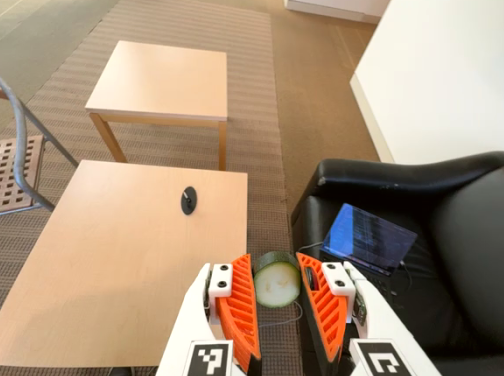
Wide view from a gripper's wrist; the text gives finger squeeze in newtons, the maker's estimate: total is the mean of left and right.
{"total": 9.0, "left": 9.0, "right": 9.0}